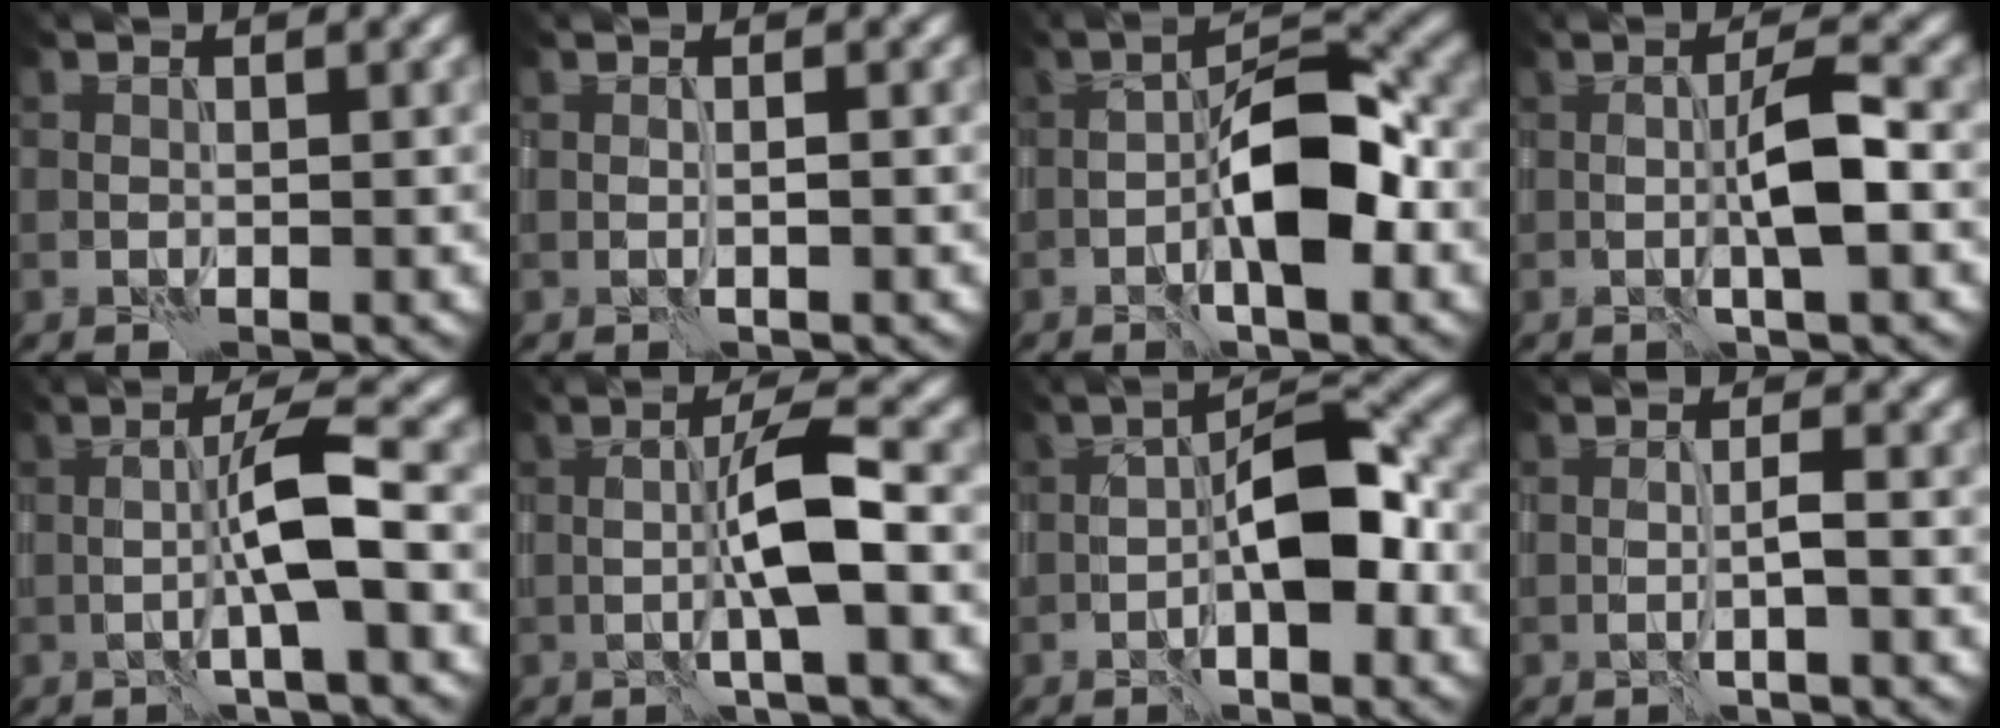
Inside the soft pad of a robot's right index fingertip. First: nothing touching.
{"total": 0.5, "force": [0.5, -0.1, 0.2], "torque": [-0.005, -0.003, 0.002]}
{"total": 6.1, "force": [-1.2, 1.8, 5.7], "torque": [-0.109, 0.010, -0.031]}
{"total": 2.8, "force": [0.3, -0.1, 2.8], "torque": [-0.069, 0.000, -0.002]}
{"total": 3.7, "force": [0.2, 0.0, 3.7], "torque": [-0.085, 0.004, -0.010]}
{"total": 3.8, "force": [0.5, 0.1, 3.7], "torque": [-0.090, 0.000, -0.002]}
{"total": 5.2, "force": [-0.8, 1.6, 4.8], "torque": [-0.091, 0.009, -0.023]}
{"total": 0.7, "force": [0.2, -0.4, 0.6], "torque": [-0.025, -0.003, -0.006]}